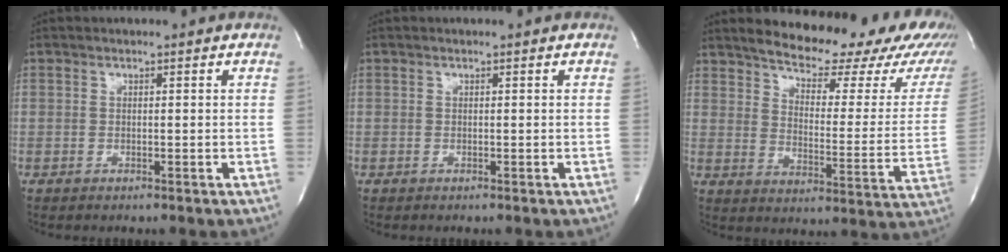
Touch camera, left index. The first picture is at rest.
{"total": 0.0}
{"total": 24.0, "force": [20.9, 6.2, 10.2], "torque": [-0.136, -0.065, 0.242]}